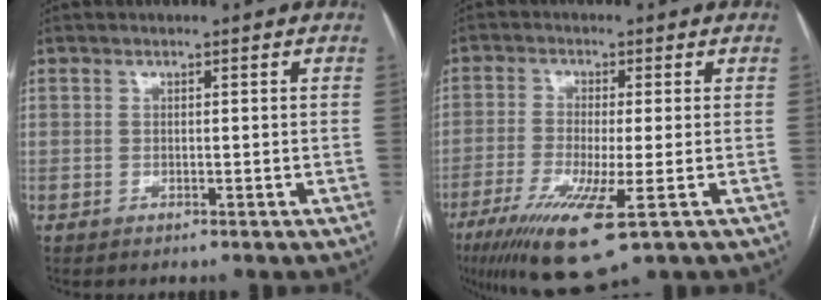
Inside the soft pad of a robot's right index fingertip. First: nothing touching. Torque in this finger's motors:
{"motor_torque": [1.85, -0.28, 0.58, 0.18]}